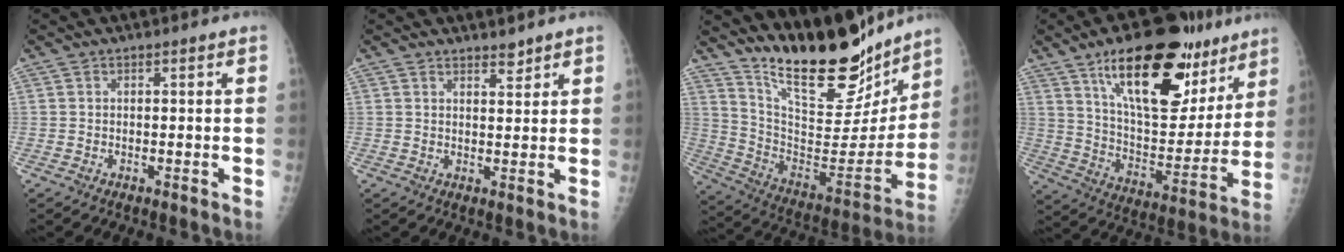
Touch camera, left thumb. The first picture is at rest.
{"total": 2.2, "force": [2.0, 0.7, 0.8], "torque": [-0.001, -0.016, 0.030]}
{"total": 25.5, "force": [20.0, 8.4, 13.4], "torque": [-0.171, -0.110, 0.325]}
{"total": 25.9, "force": [15.3, 11.4, 17.5], "torque": [-0.218, -0.053, 0.248]}